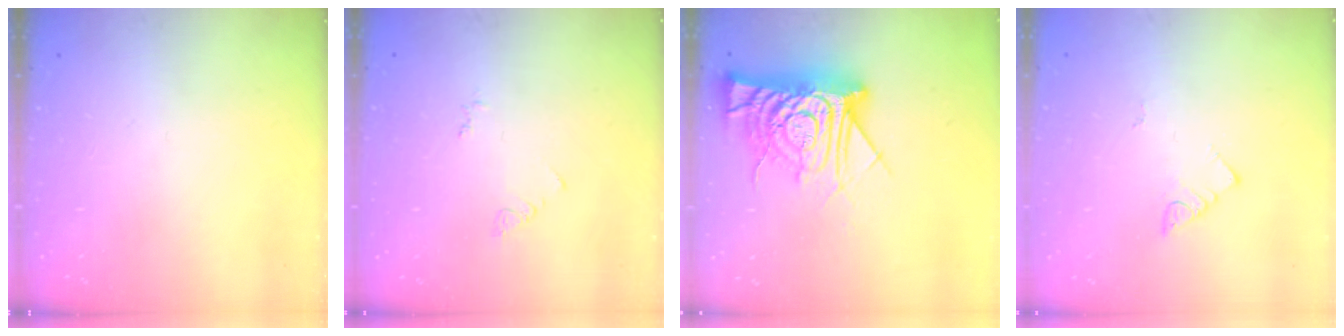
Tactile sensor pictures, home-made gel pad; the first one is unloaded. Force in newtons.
{"total": 2.9, "press": 2.9, "slide": 0.4}
{"total": 15.3, "press": 15.2, "slide": 1.3}
{"total": 2.9, "press": 2.9, "slide": 0.3}